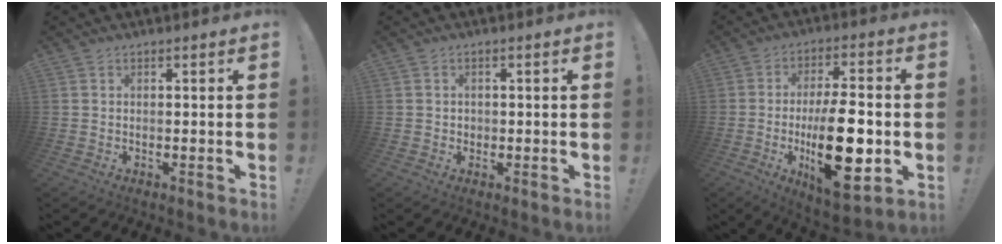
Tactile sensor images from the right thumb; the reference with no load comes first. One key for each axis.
{"total": 1.3, "fx": -0.1, "fy": 1.2, "fz": 0.4, "tx": -0.004, "ty": 0.000, "tz": -0.003}
{"total": 22.0, "fx": -3.9, "fy": 8.9, "fz": 19.7, "tx": -0.320, "ty": -0.003, "tz": -0.054}